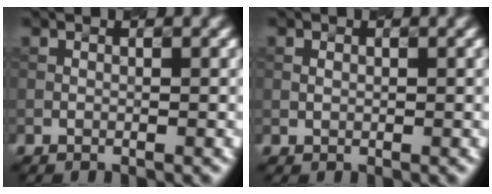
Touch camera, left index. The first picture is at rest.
{"total": 0.0}